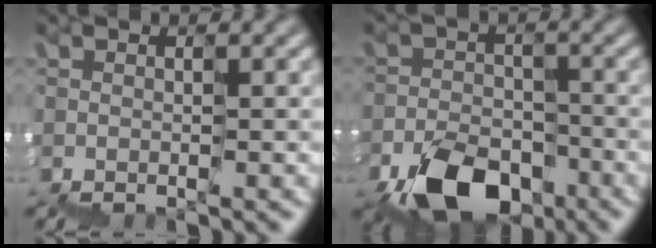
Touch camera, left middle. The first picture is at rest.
{"total": 6.6, "force": [-4.5, 3.3, 3.5], "torque": [-0.075, -0.006, -0.075]}